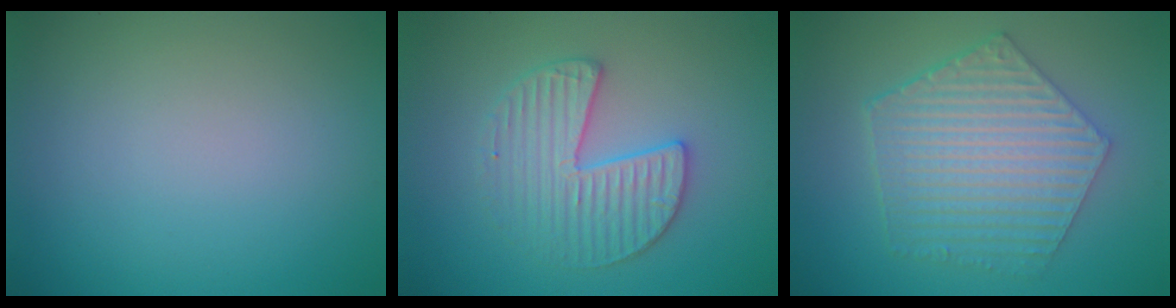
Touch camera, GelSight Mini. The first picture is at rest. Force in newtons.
{"total": 3.5, "press": 3.4, "slide": 0.4}
{"total": 6.3, "press": 4.8, "slide": 4.1}